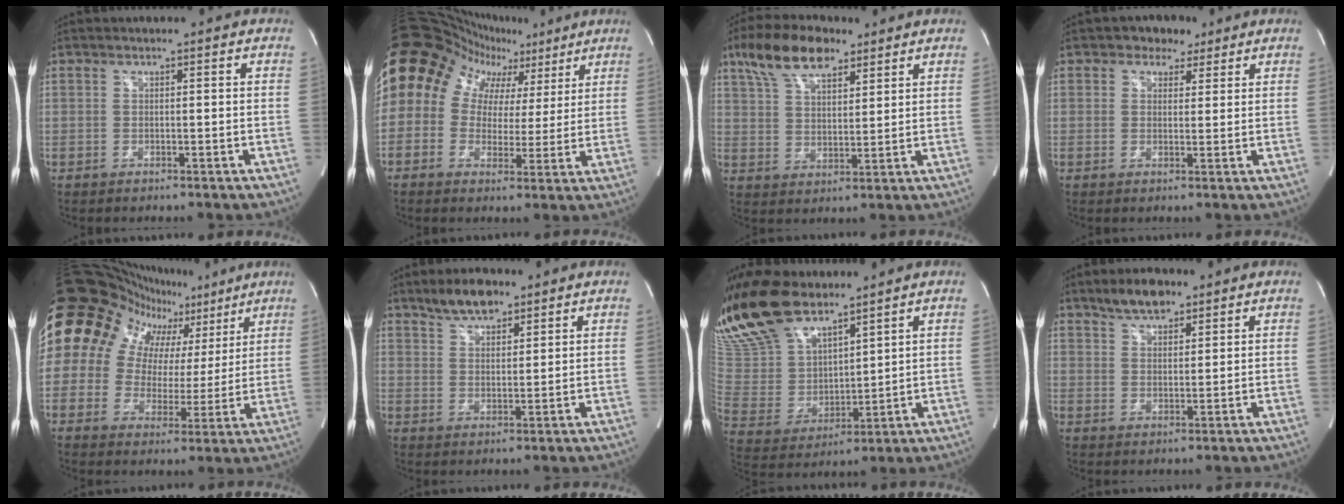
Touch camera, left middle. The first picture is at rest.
{"total": 14.6, "force": [6.1, 11.9, 6.0], "torque": [-0.109, 0.080, 0.093]}
{"total": 11.2, "force": [7.5, 4.4, 7.0], "torque": [-0.139, 0.022, 0.141]}
{"total": 3.8, "force": [2.4, 2.7, 1.2], "torque": [-0.015, 0.011, 0.035]}
{"total": 24.5, "force": [15.4, 16.3, 9.9], "torque": [-0.209, 0.097, 0.226]}
{"total": 6.2, "force": [4.8, 2.3, 3.1], "torque": [-0.059, 0.006, 0.089]}
{"total": 18.0, "force": [14.4, 6.4, 8.7], "torque": [-0.188, 0.009, 0.282]}
{"total": 5.5, "force": [4.3, 2.1, 2.7], "torque": [-0.052, 0.005, 0.078]}